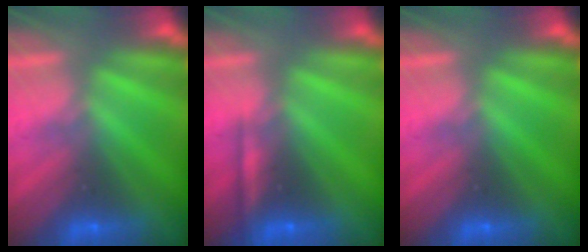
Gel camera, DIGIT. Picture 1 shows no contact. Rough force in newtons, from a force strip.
{"total": 2.2}
{"total": 0.0}